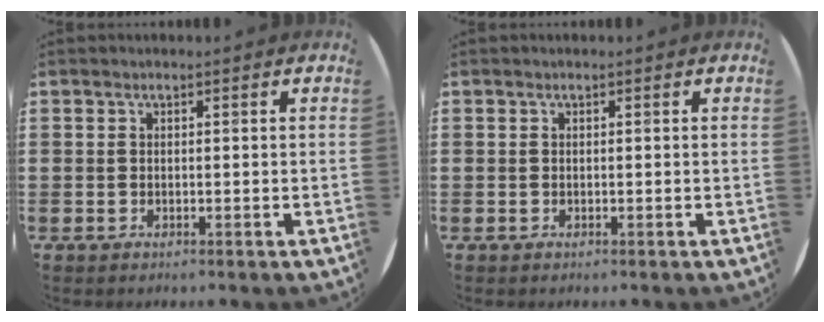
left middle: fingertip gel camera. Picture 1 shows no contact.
{"total": 0.0}